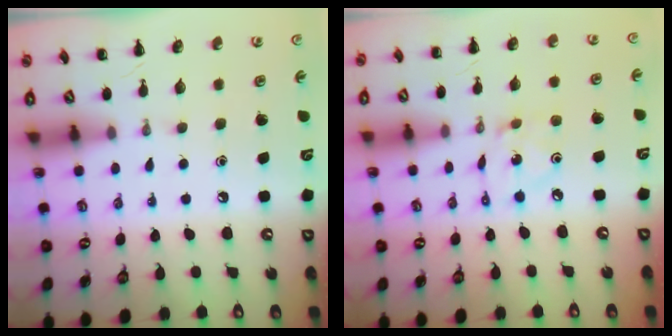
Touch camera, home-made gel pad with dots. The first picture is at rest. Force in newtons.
{"total": 2.3, "press": 2.3, "slide": 0.1}